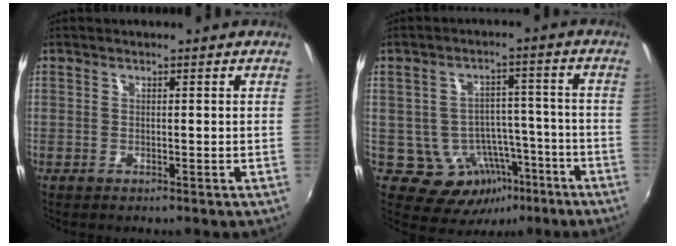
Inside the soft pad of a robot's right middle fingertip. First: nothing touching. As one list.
[{"total": 9.3, "force": [-4.5, 7.3, 3.6], "torque": [-0.062, 0.026, -0.041]}]